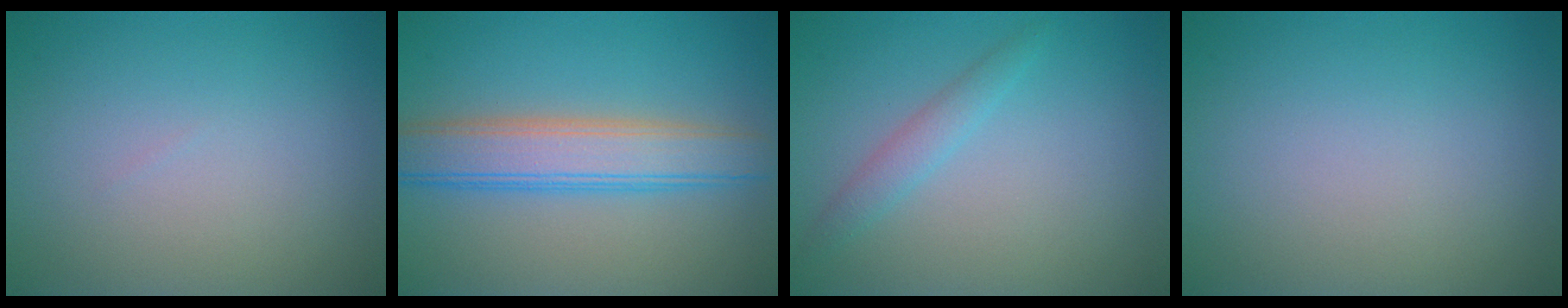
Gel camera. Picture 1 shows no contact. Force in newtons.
{"total": 5.7, "press": 5.7, "slide": 0.3}
{"total": 1.7, "press": 1.7, "slide": 0.1}
{"total": 0.0}